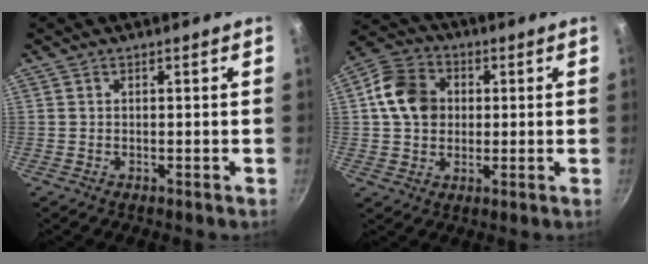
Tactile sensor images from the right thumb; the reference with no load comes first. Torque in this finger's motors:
{"motor_torque": [1.00, 1.10, 0.00, 0.07, 0.03]}